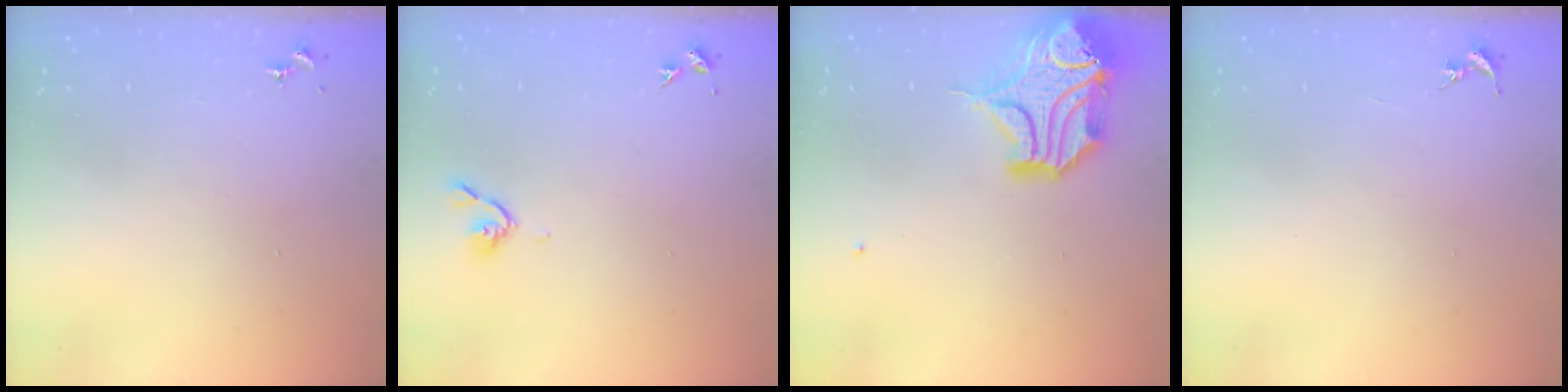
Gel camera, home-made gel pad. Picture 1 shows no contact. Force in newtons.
{"total": 5.1, "press": 5.0, "slide": 0.8}
{"total": 16.0, "press": 15.9, "slide": 2.0}
{"total": 0.0}